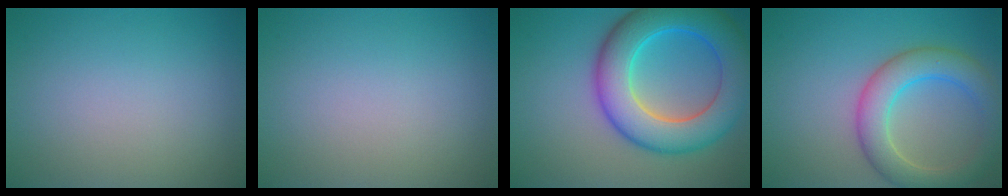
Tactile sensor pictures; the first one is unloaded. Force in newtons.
{"total": 0.0}
{"total": 10.1, "press": 10.1, "slide": 0.1}
{"total": 5.6, "press": 5.6, "slide": 0.2}